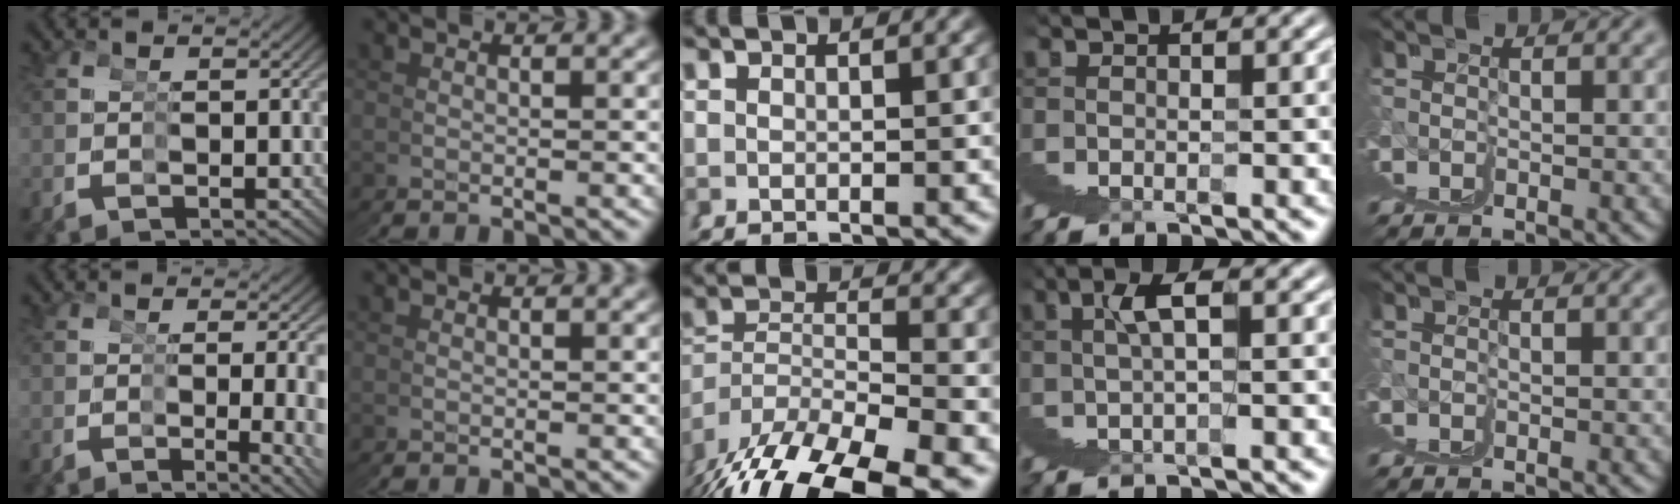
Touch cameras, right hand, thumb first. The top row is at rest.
{"thumb": {"total": 3.8, "force": [-0.6, 0.5, 3.7], "torque": [-0.050, -0.004, -0.005]}, "middle": {"total": 10.2, "force": [-6.0, 5.5, 6.2], "torque": [-0.119, -0.040, -0.078]}, "ring": {"total": 3.4, "force": [2.5, -0.4, 2.2], "torque": [-0.020, 0.025, 0.037]}}